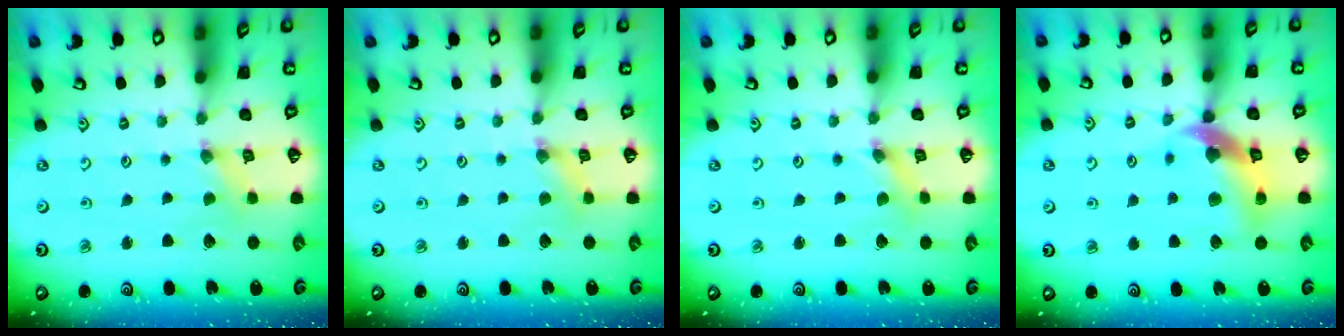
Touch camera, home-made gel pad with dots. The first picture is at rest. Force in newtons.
{"total": 1.7, "press": 1.7, "slide": 0.2}
{"total": 1.6, "press": 1.5, "slide": 0.3}
{"total": 12.9, "press": 12.8, "slide": 1.8}